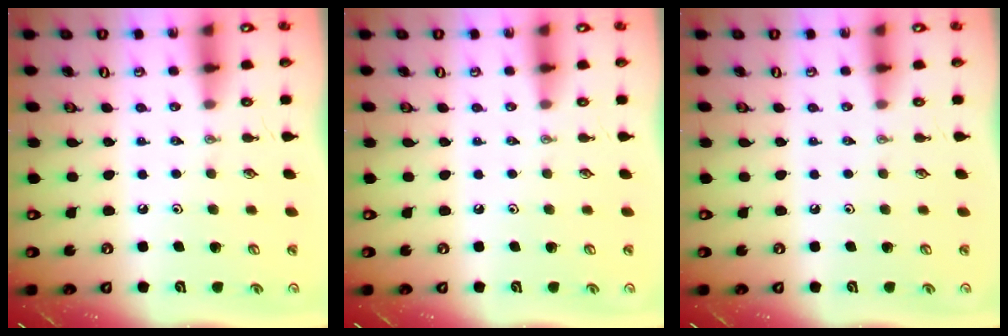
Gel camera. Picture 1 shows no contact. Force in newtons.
{"total": 0.0}
{"total": 0.0}